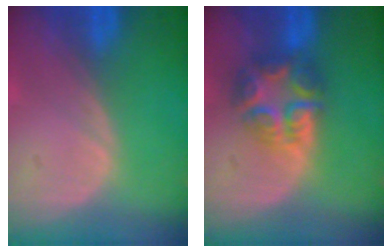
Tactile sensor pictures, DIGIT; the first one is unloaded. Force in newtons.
{"total": 7.6, "press": 6.7, "slide": 3.6}